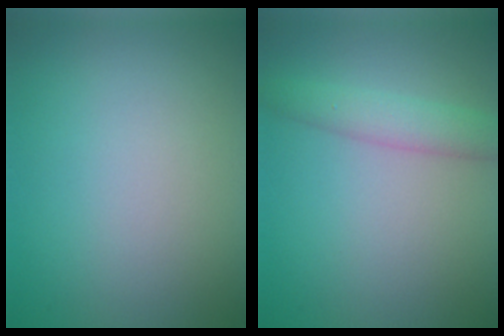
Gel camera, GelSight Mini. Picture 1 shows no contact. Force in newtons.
{"total": 2.9, "press": 2.9, "slide": 0.1}